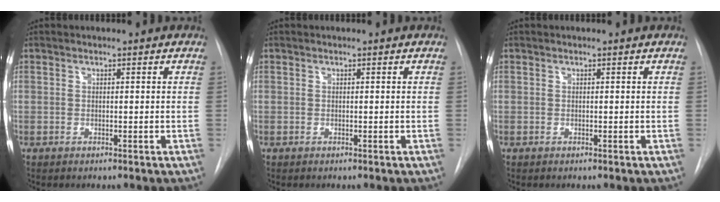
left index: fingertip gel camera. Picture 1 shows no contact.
{"total": 0.0}
{"total": 0.0}